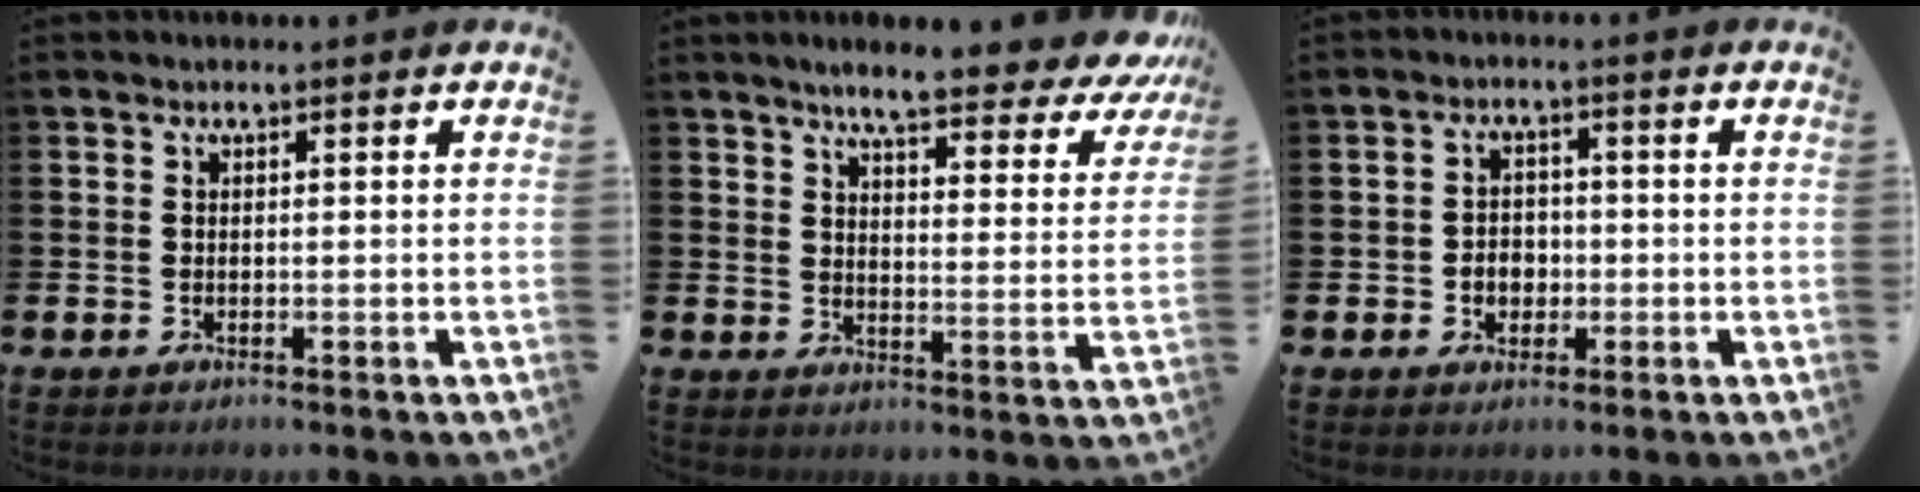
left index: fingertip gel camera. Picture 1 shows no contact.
{"total": 7.4, "force": [6.5, 1.1, 3.3], "torque": [-0.067, -0.051, 0.106]}
{"total": 3.0, "force": [-0.6, 2.6, 1.4], "torque": [-0.014, -0.001, -0.020]}